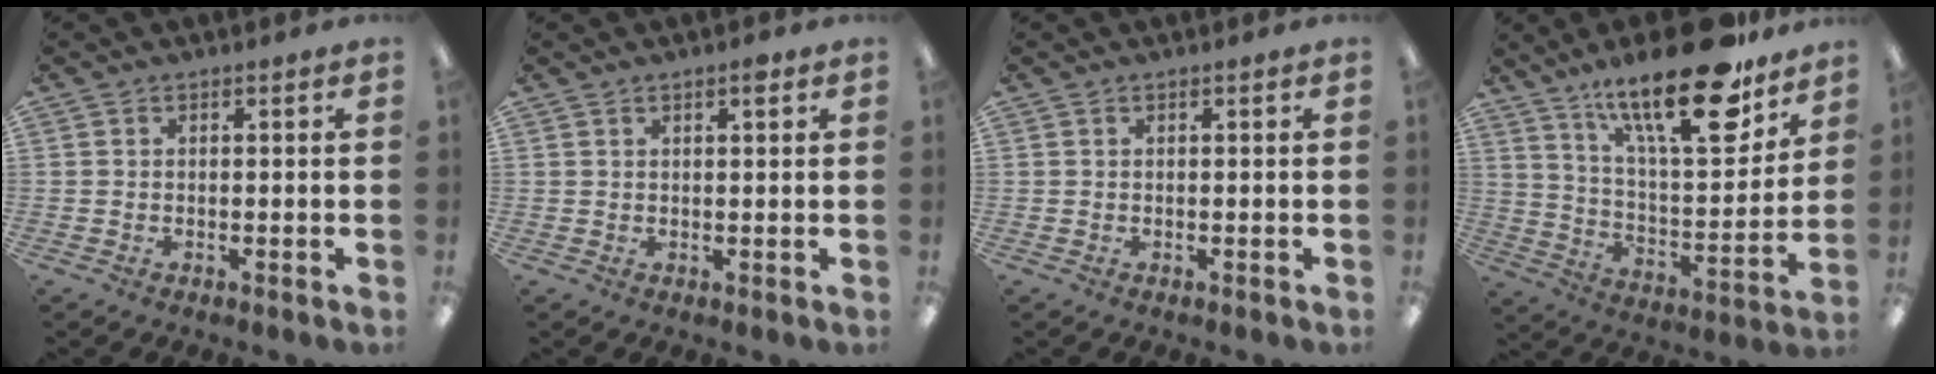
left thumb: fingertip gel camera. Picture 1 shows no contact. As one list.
[{"total": 2.0, "force": [1.3, 0.6, 1.4], "torque": [-0.012, -0.004, 0.018]}, {"total": 0.0}, {"total": 24.8, "force": [16.7, 7.3, 16.8], "torque": [-0.265, -0.100, 0.272]}]